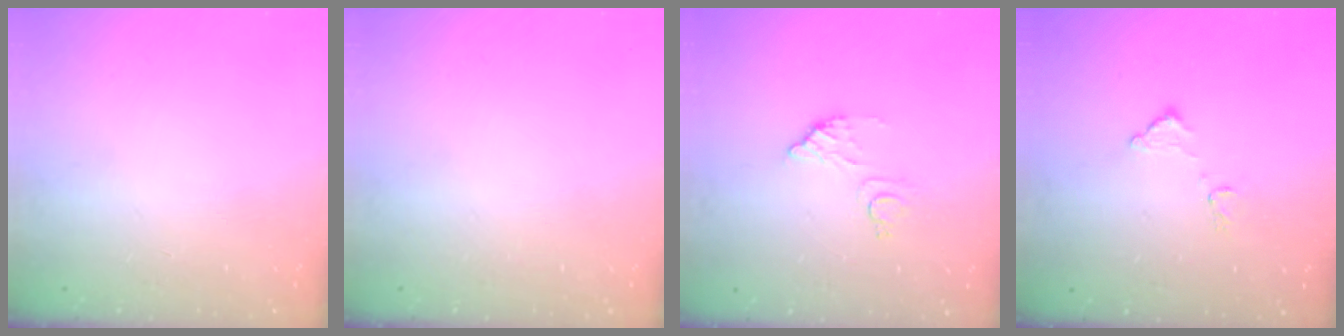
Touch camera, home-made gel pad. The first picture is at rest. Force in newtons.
{"total": 0.0}
{"total": 6.8, "press": 6.8, "slide": 0.3}
{"total": 7.5, "press": 7.5, "slide": 0.3}